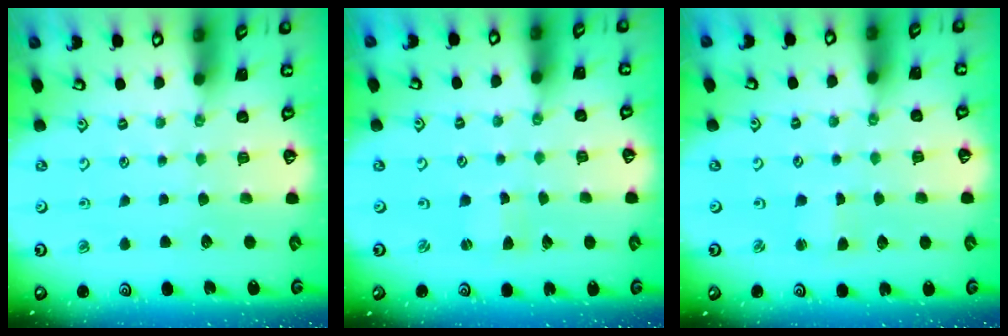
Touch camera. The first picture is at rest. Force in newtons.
{"total": 0.8, "press": 0.8, "slide": 0.2}
{"total": 1.4, "press": 1.3, "slide": 0.3}